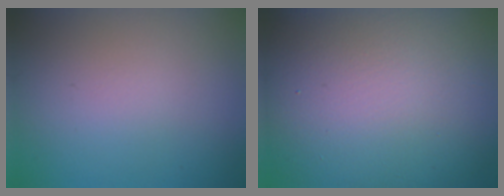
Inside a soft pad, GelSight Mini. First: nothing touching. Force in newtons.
{"total": 16.8, "press": 16.7, "slide": 1.1}